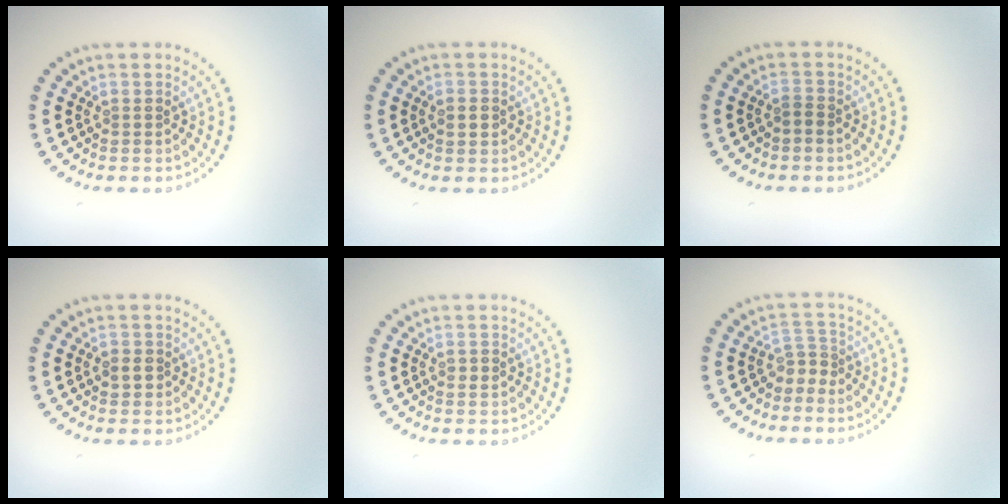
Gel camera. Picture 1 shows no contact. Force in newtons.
{"total": 1.1, "press": 1.1, "slide": 0.1}
{"total": 0.7, "press": 0.5, "slide": 0.5}
{"total": 1.4, "press": 1.3, "slide": 0.4}
{"total": 0.9, "press": 0.9, "slide": 0.2}
{"total": 1.9, "press": 1.2, "slide": 1.4}